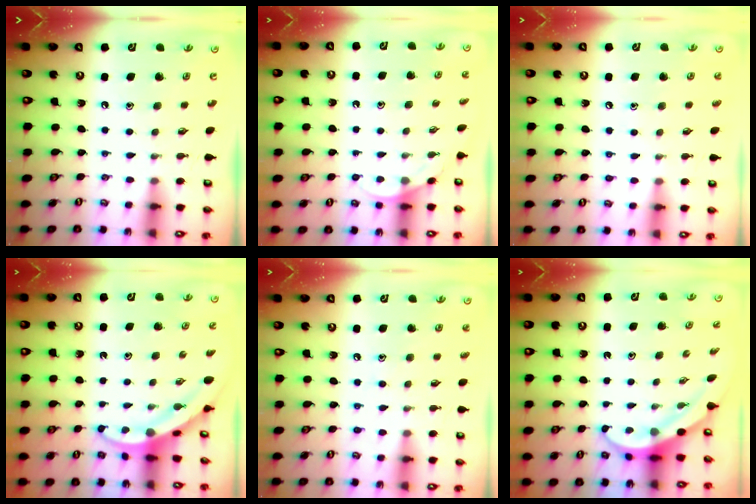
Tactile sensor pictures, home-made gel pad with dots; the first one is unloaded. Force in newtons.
{"total": 3.7, "press": 3.7, "slide": 0.2}
{"total": 5.2, "press": 5.1, "slide": 0.6}
{"total": 3.4, "press": 3.4, "slide": 0.2}
{"total": 6.5, "press": 6.5, "slide": 0.8}
{"total": 3.9, "press": 3.9, "slide": 0.3}